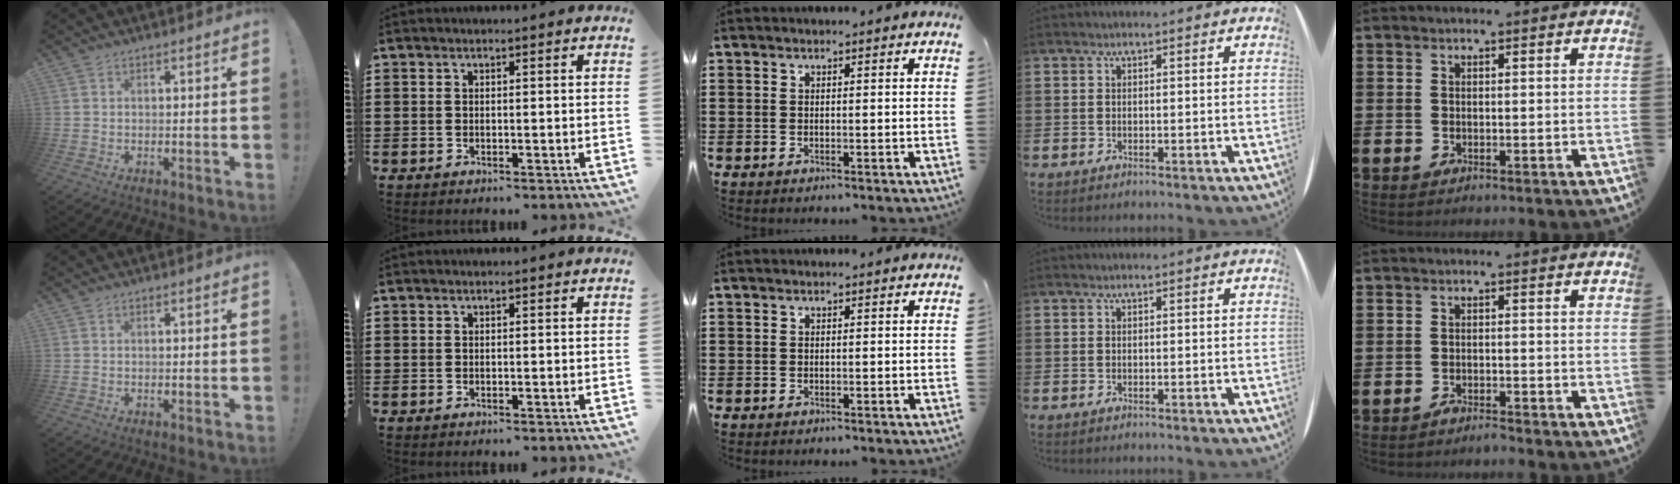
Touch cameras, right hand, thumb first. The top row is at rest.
{"little": {"total": 1.5, "force": [-1.5, 0.0, 0.0], "torque": [-0.004, 0.003, -0.031]}}